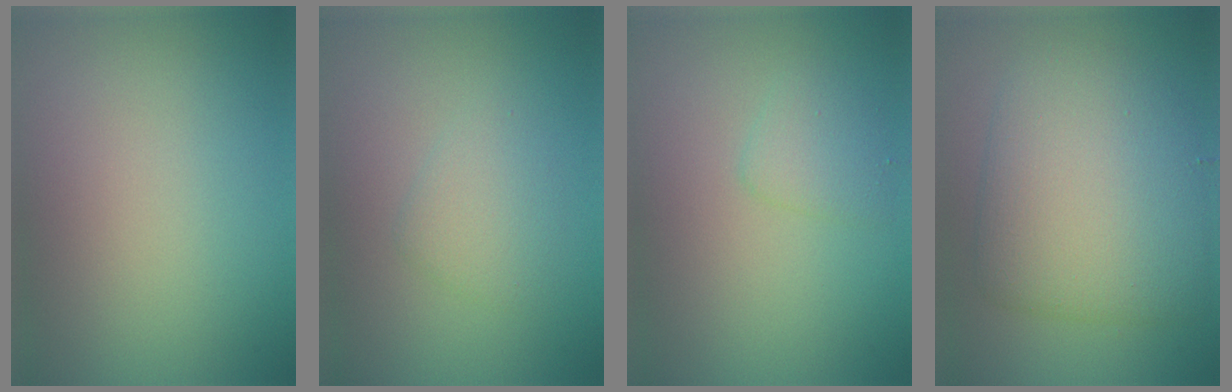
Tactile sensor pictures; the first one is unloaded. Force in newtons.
{"total": 2.0, "press": 2.0, "slide": 0.1}
{"total": 1.7, "press": 1.7, "slide": 0.2}
{"total": 8.0, "press": 8.0, "slide": 0.1}